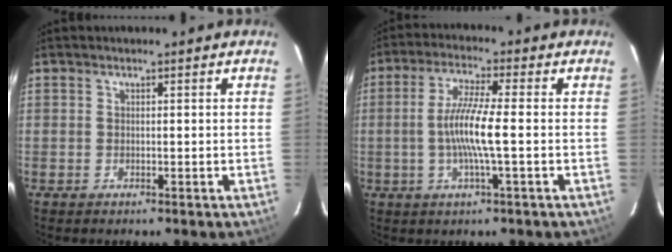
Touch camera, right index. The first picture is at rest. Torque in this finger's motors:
{"motor_torque": [1.20, -0.32, 0.75, 0.21]}